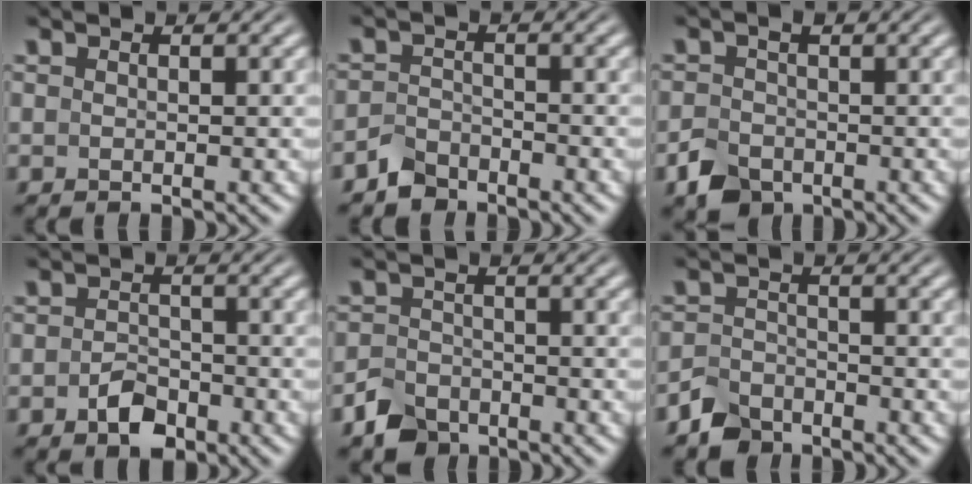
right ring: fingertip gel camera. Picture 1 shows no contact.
{"total": 3.0, "force": [-2.9, 1.0, 0.1], "torque": [-0.003, -0.012, -0.048]}
{"total": 2.6, "force": [-2.0, 1.4, 0.7], "torque": [-0.007, -0.014, -0.034]}
{"total": 2.7, "force": [-1.9, 1.5, 1.3], "torque": [-0.010, -0.005, -0.031]}
{"total": 3.3, "force": [-2.8, 1.5, 0.4], "torque": [-0.006, -0.015, -0.047]}
{"total": 3.6, "force": [-3.1, 1.7, 0.4], "torque": [-0.009, -0.017, -0.050]}